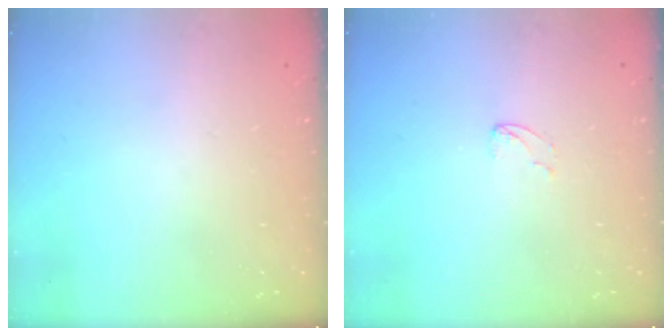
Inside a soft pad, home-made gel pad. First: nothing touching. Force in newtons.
{"total": 2.8, "press": 2.8, "slide": 0.3}